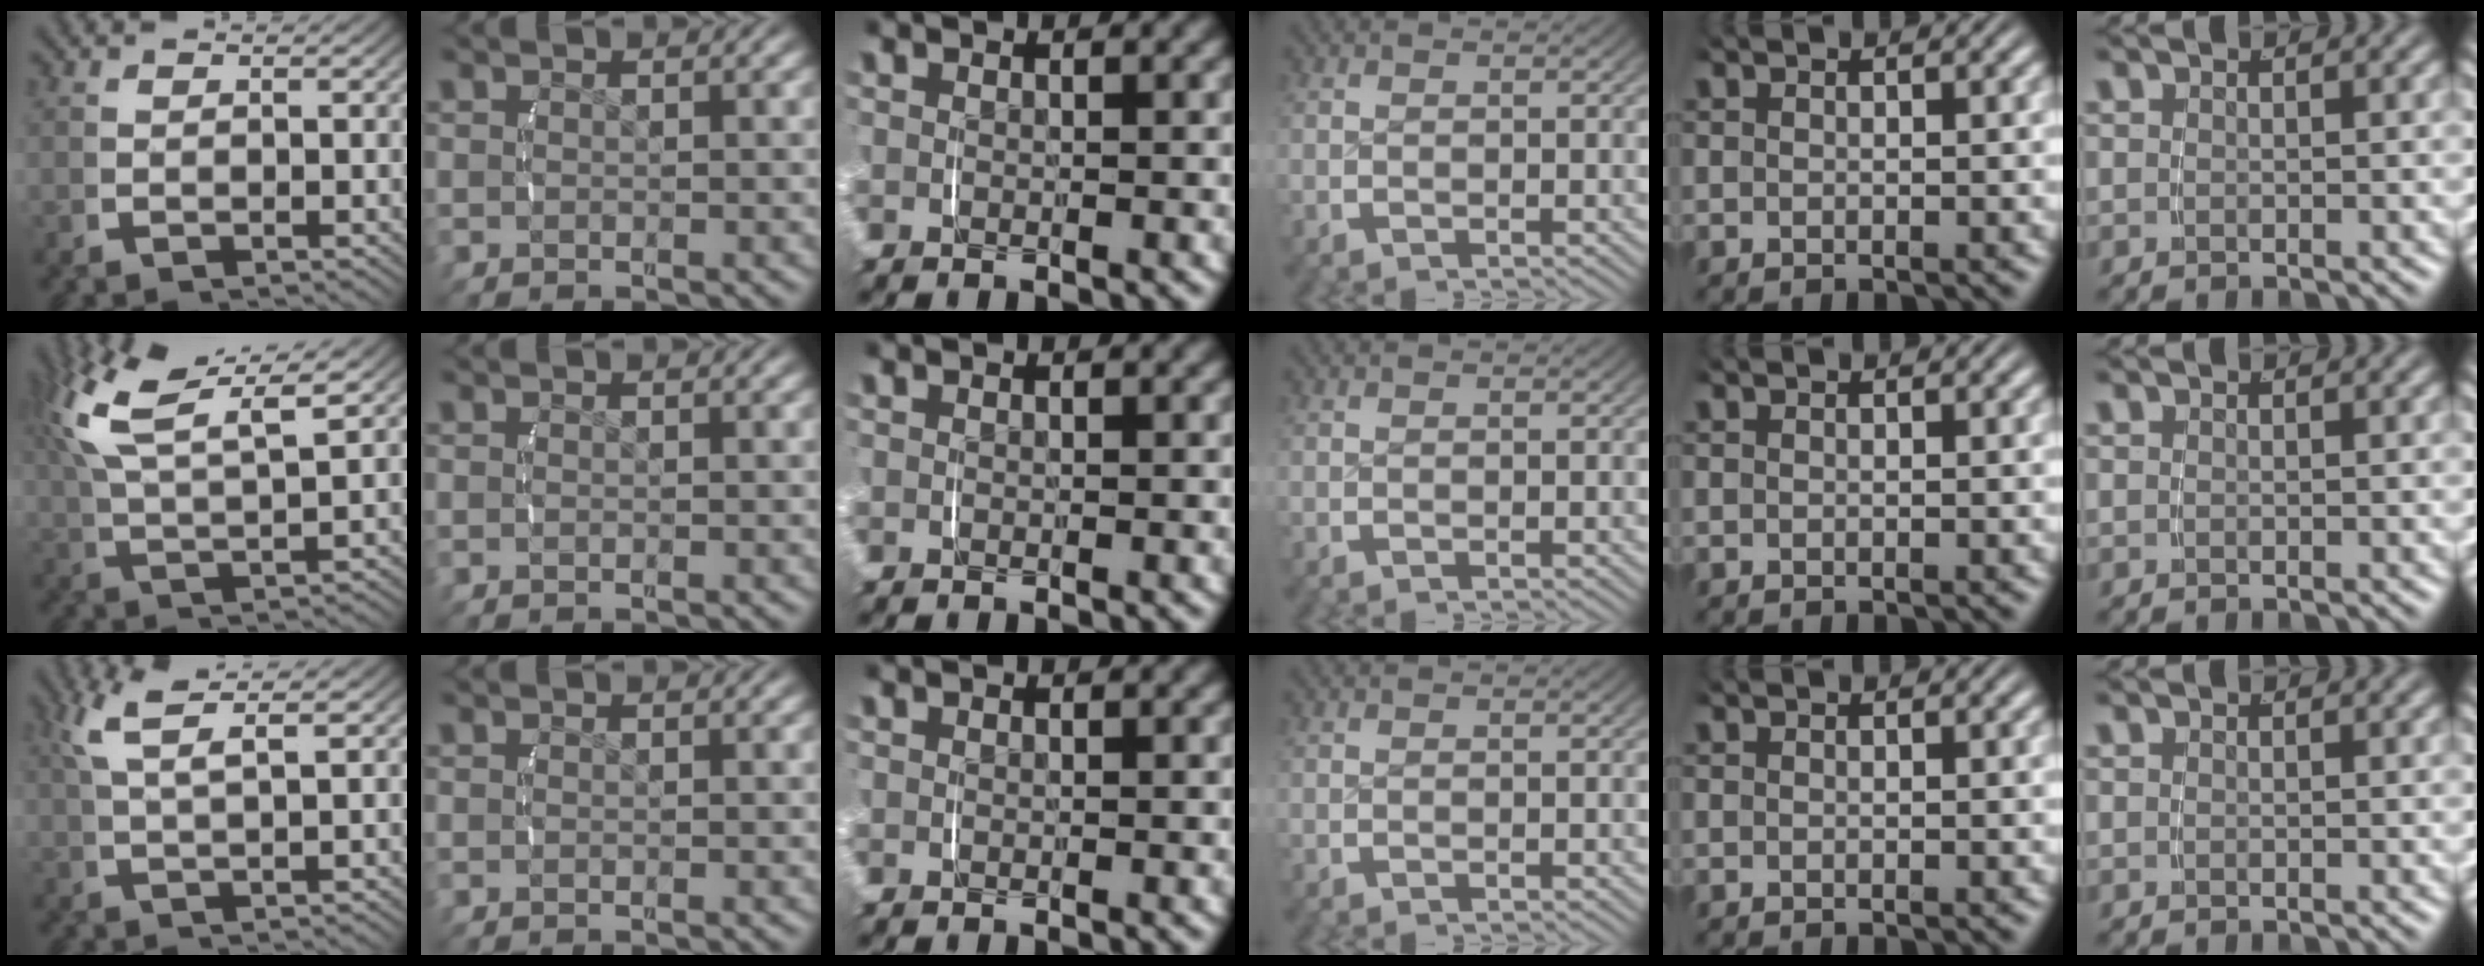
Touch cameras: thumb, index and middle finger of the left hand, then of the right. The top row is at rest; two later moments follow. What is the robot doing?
{"motion": "lift_and_place", "object": "phone"}